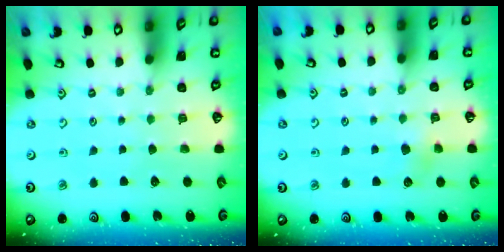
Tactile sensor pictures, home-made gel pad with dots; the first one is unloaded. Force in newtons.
{"total": 3.9, "press": 3.8, "slide": 0.5}